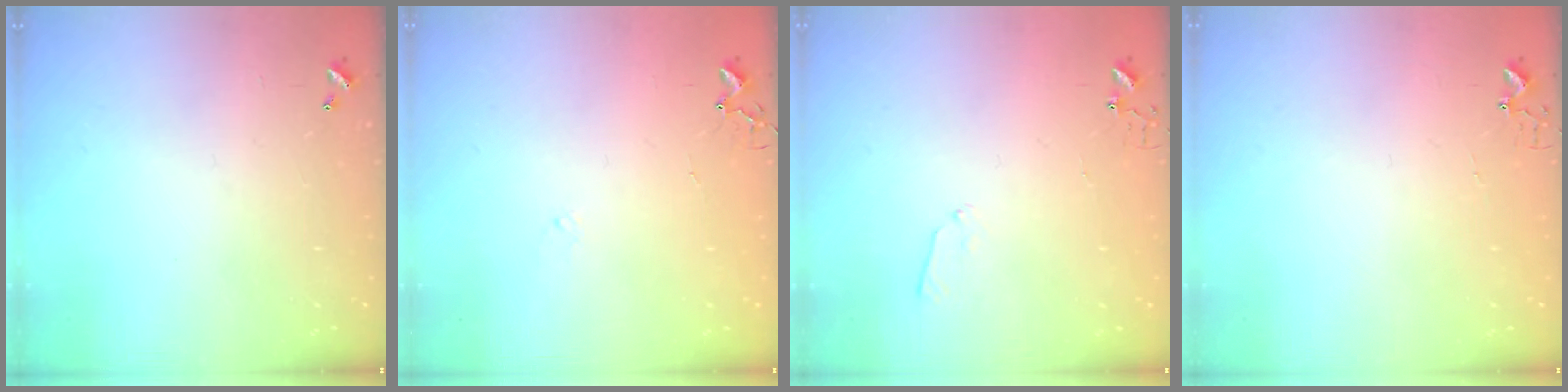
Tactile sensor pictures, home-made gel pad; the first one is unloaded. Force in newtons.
{"total": 6.5, "press": 6.5, "slide": 0.7}
{"total": 5.0, "press": 5.0, "slide": 0.7}
{"total": 2.7, "press": 2.7, "slide": 0.3}